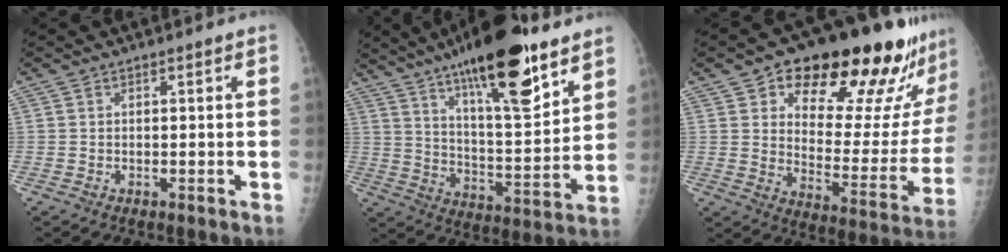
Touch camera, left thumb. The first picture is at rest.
{"total": 23.0, "force": [14.5, 6.3, 16.6], "torque": [-0.246, -0.064, 0.237]}
{"total": 25.7, "force": [17.0, 9.6, 16.6], "torque": [-0.187, -0.072, 0.238]}